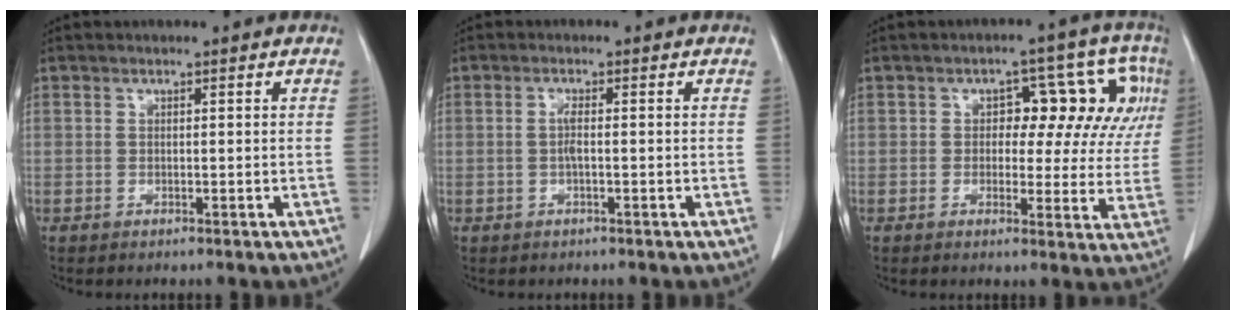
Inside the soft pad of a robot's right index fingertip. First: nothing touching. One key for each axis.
{"total": 1.6, "fx": -0.2, "fy": 0.1, "fz": 1.6, "tx": -0.034, "ty": 0.001, "tz": -0.005}
{"total": 11.7, "fx": 2.7, "fy": 6.3, "fz": 9.5, "tx": -0.091, "ty": 0.037, "tz": 0.031}